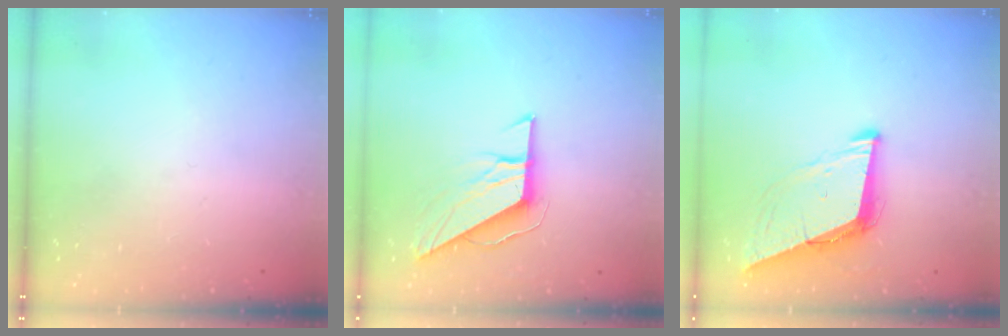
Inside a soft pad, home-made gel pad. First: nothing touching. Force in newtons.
{"total": 8.8, "press": 8.8, "slide": 0.4}
{"total": 9.1, "press": 8.2, "slide": 3.8}